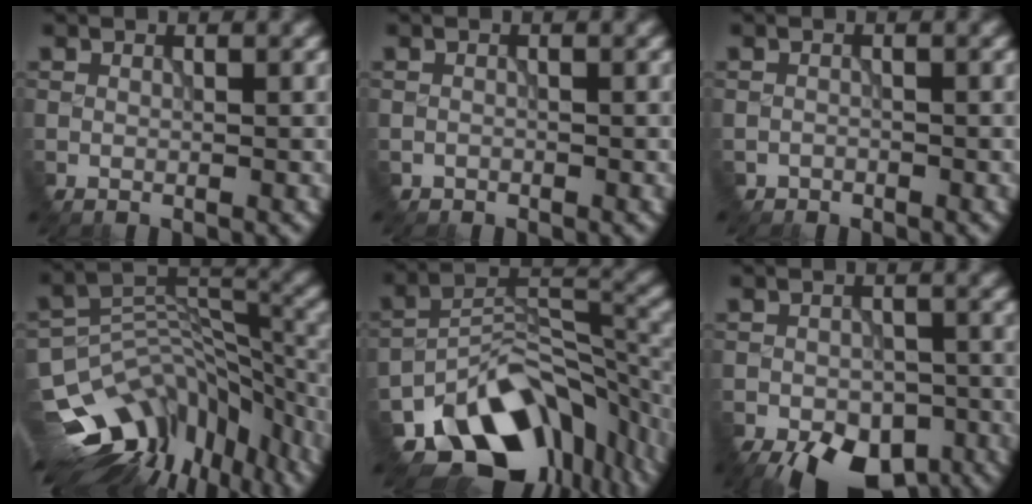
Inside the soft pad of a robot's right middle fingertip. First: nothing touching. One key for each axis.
{"total": 0.8, "fx": -0.4, "fy": 0.1, "fz": -0.7, "tx": 0.017, "ty": -0.004, "tz": -0.010}
{"total": 1.1, "fx": -0.7, "fy": 0.2, "fz": -0.9, "tx": 0.022, "ty": -0.005, "tz": -0.016}
{"total": 12.8, "fx": -8.0, "fy": 7.3, "fz": 6.8, "tx": -0.133, "ty": 0.000, "tz": -0.108}
{"total": 13.4, "fx": -9.3, "fy": 6.8, "fz": 6.7, "tx": -0.103, "ty": -0.003, "tz": -0.149}
{"total": 10.5, "fx": -7.2, "fy": 5.4, "fz": 5.3, "tx": -0.067, "ty": -0.040, "tz": -0.096}